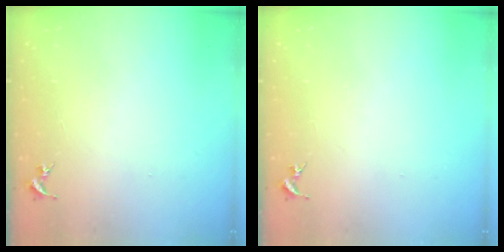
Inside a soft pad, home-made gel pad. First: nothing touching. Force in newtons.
{"total": 0.0}